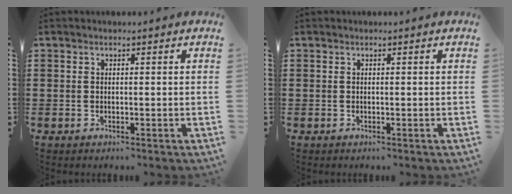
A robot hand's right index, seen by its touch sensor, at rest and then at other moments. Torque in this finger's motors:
{"motor_torque": [-0.29, 0.86, 0.00, -0.01]}